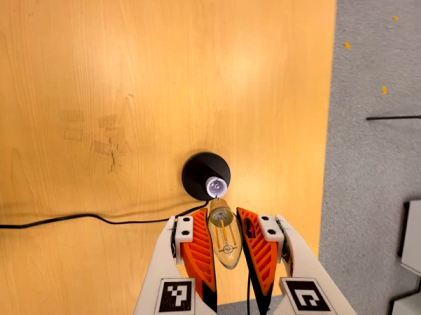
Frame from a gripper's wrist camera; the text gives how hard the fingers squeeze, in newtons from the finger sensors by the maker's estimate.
{"total": 20.1, "left": 22.0, "right": 18.2}